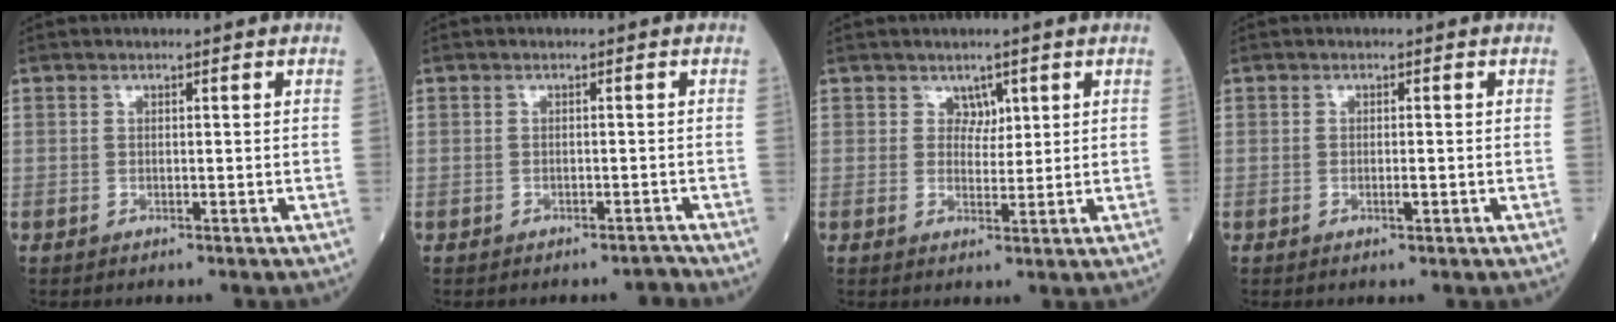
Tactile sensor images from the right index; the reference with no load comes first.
{"total": 1.0, "force": [-0.9, 0.1, 0.1], "torque": [0.005, 0.000, -0.013]}
{"total": 2.1, "force": [1.4, 1.2, 0.9], "torque": [-0.005, -0.003, 0.021]}
{"total": 1.2, "force": [-0.3, 0.3, 1.1], "torque": [-0.019, -0.001, -0.004]}